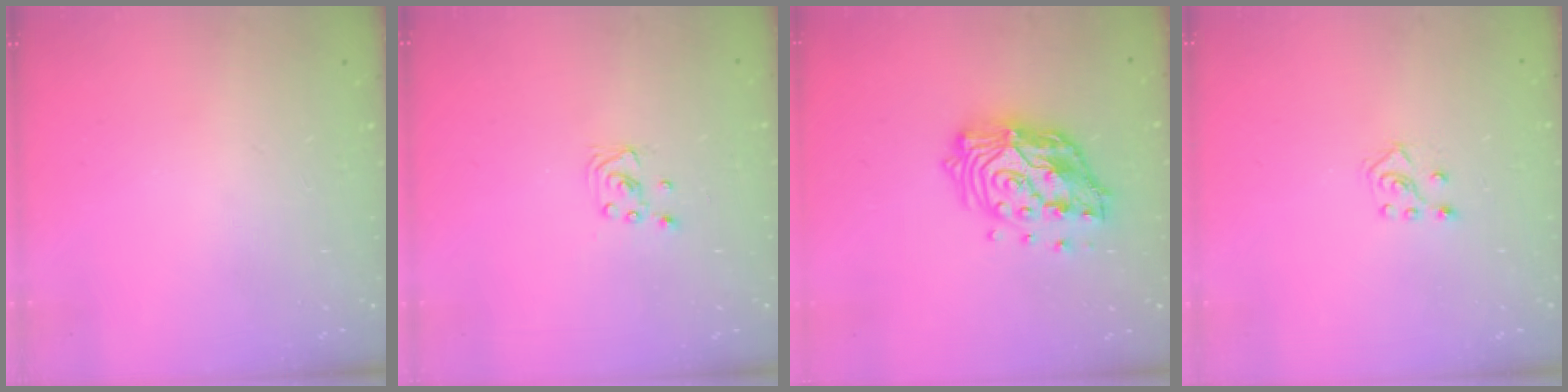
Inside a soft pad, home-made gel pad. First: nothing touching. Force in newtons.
{"total": 2.1, "press": 2.1, "slide": 0.2}
{"total": 15.3, "press": 15.3, "slide": 1.2}
{"total": 4.9, "press": 4.8, "slide": 0.8}